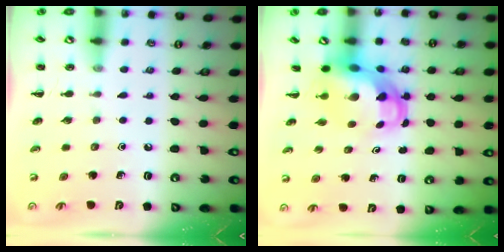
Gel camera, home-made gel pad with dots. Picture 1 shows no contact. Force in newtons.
{"total": 5.9, "press": 5.7, "slide": 1.5}